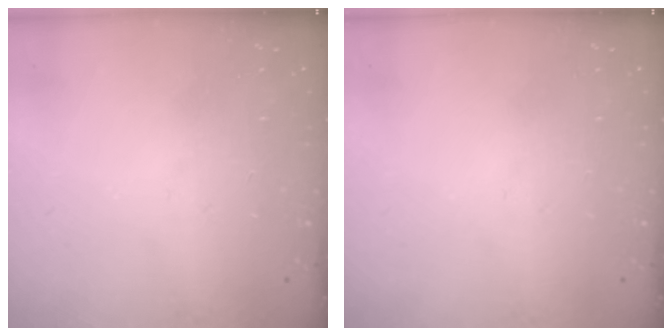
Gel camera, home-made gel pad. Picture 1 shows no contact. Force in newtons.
{"total": 0.0}